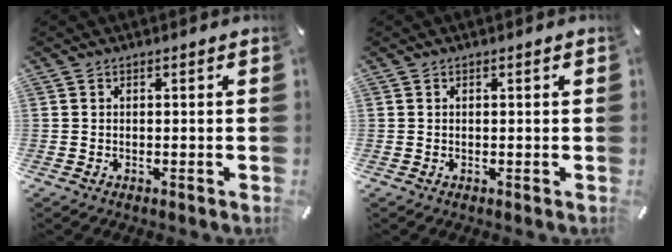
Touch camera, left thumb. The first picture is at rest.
{"total": 0.0}